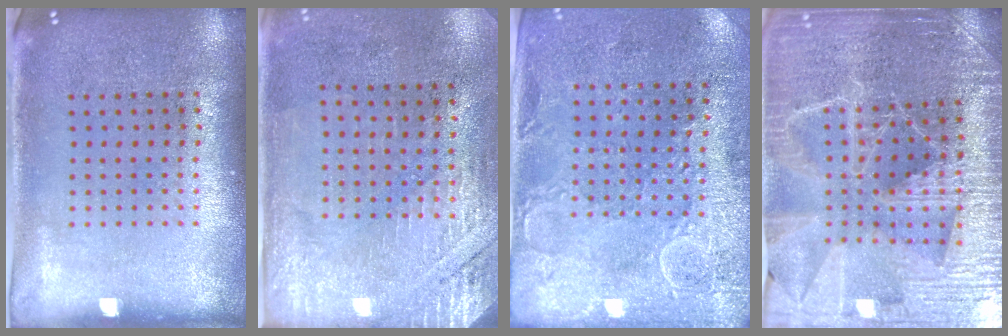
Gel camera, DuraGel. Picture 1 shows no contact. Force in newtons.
{"total": 2.7, "press": 2.4, "slide": 1.3}
{"total": 2.9, "press": 2.6, "slide": 1.2}
{"total": 4.8, "press": 4.5, "slide": 1.7}